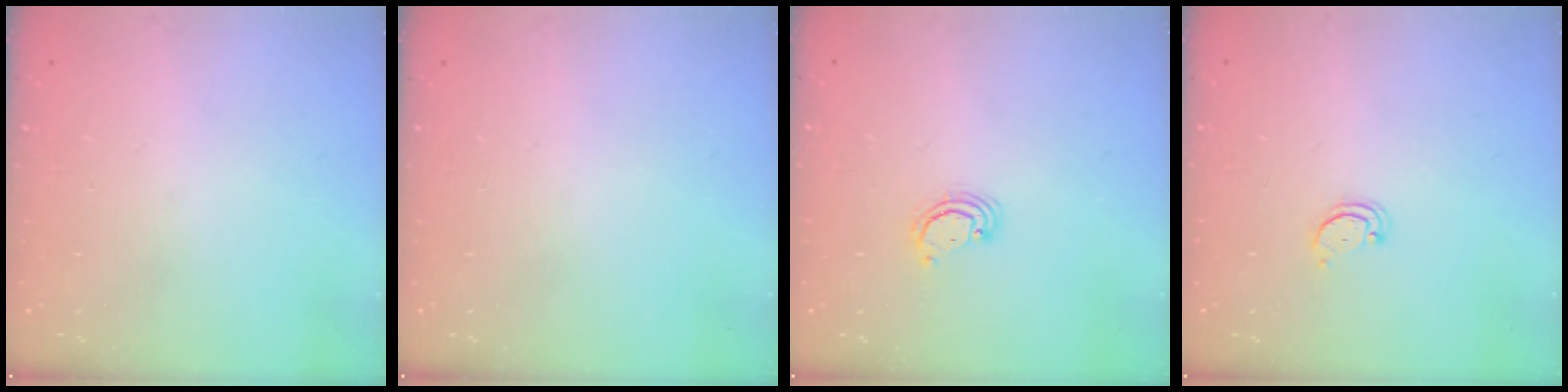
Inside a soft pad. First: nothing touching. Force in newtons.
{"total": 0.0}
{"total": 2.9, "press": 2.8, "slide": 0.3}
{"total": 2.2, "press": 2.2, "slide": 0.4}